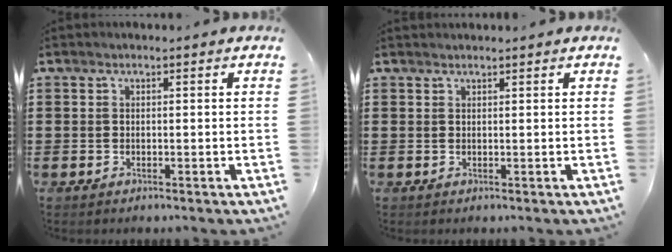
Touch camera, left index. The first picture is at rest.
{"total": 0.6, "force": [0.6, 0.0, 0.1], "torque": [-0.003, -0.001, 0.012]}